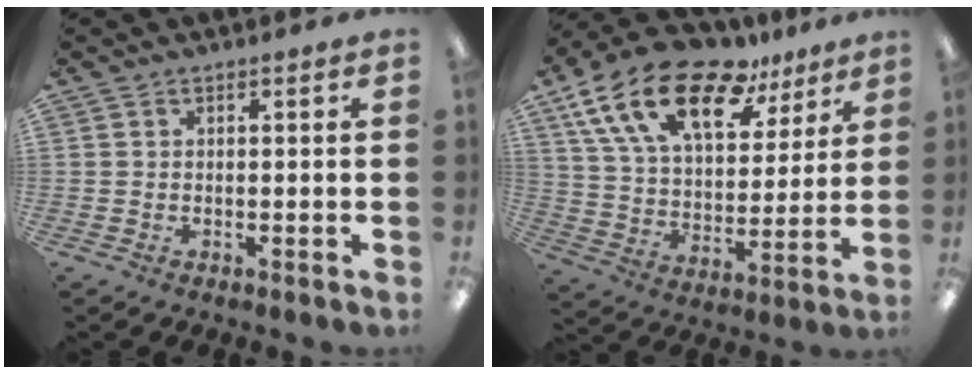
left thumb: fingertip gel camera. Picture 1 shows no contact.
{"total": 21.6, "force": [13.4, 10.7, 13.3], "torque": [-0.244, -0.068, 0.237]}